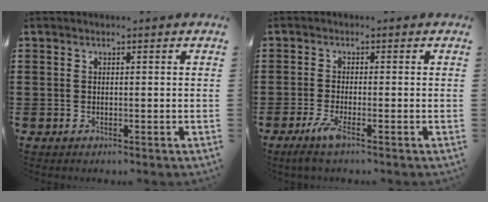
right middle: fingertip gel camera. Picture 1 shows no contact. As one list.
[{"total": 3.3, "force": [-1.6, 0.2, 2.9], "torque": [-0.062, -0.012, -0.030]}]